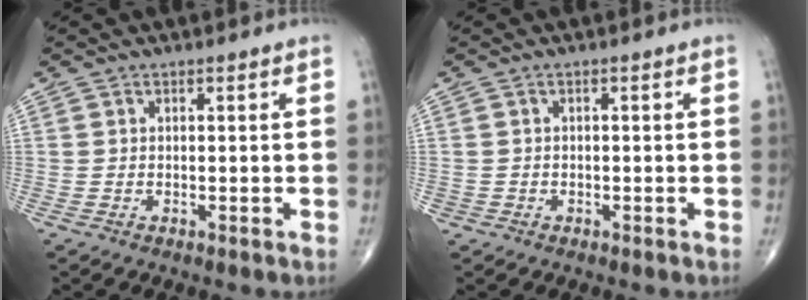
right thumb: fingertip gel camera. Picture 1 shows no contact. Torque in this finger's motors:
{"motor_torque": [-0.04, -0.17, 0.10, 0.05, 0.07]}